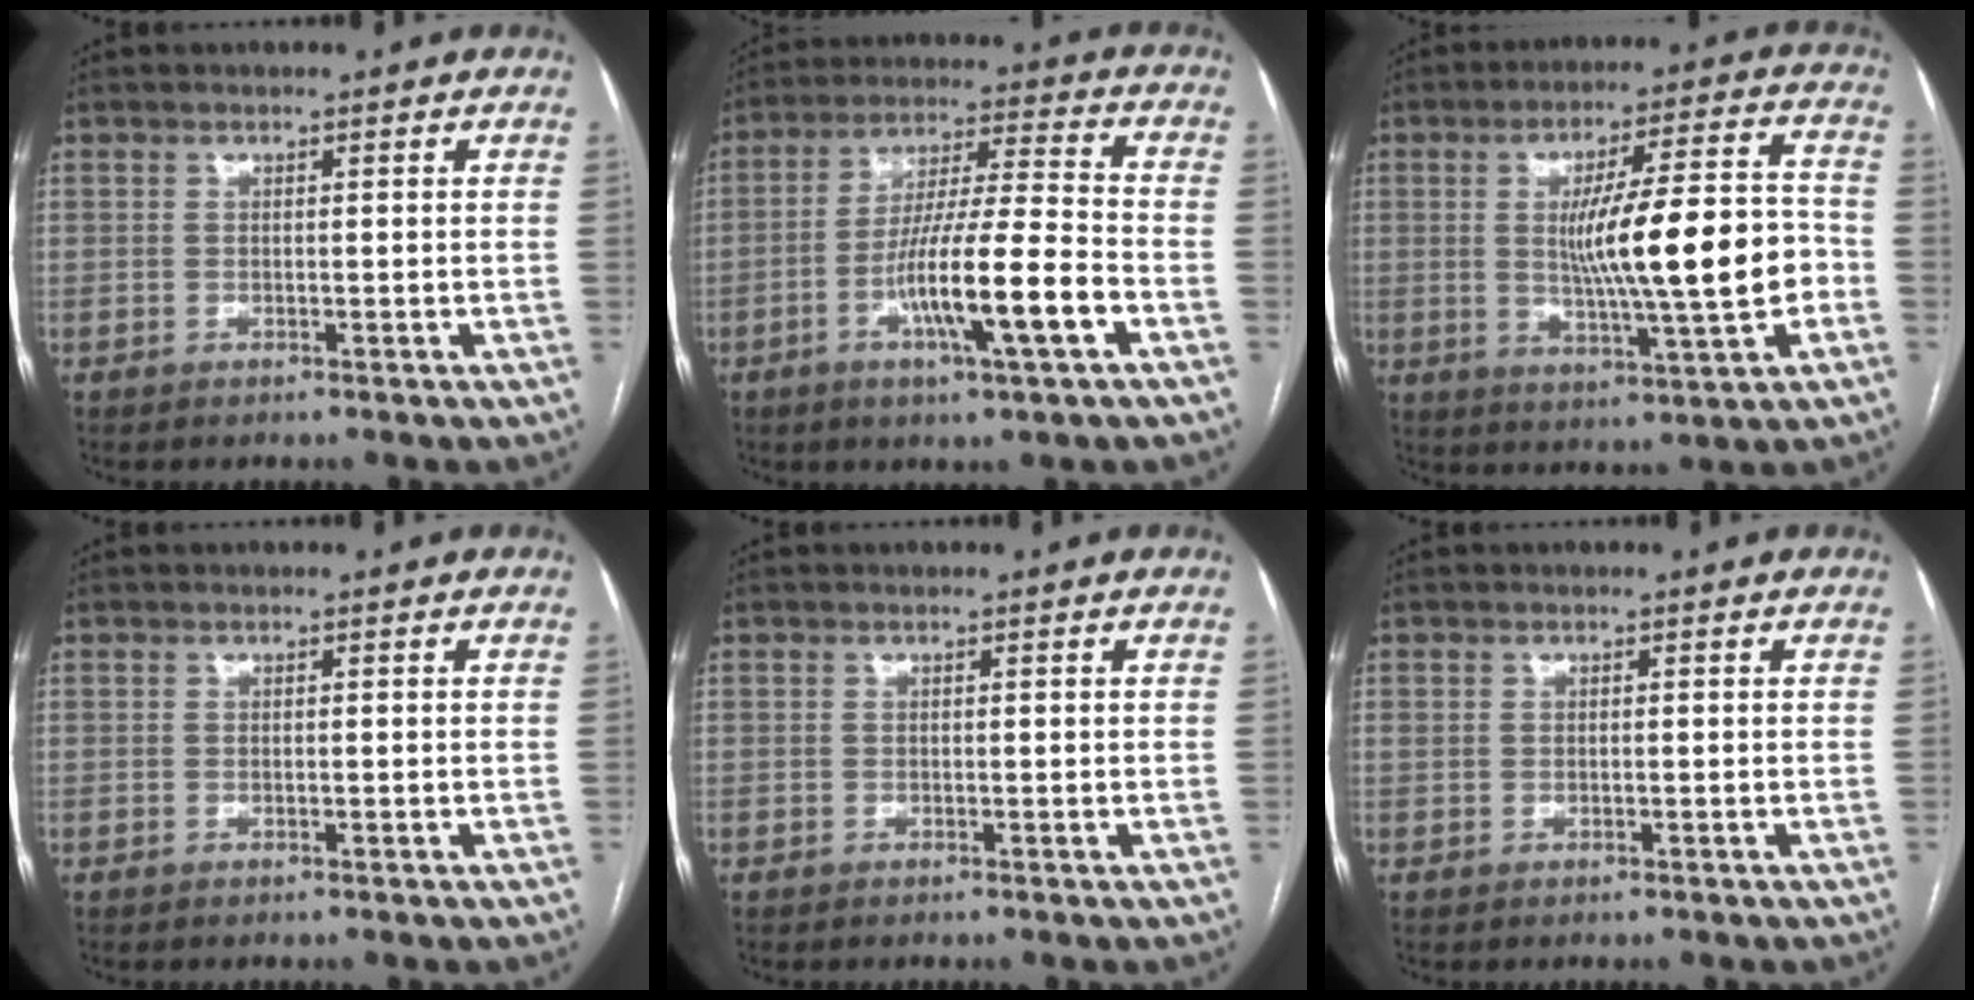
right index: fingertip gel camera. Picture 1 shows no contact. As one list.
[{"total": 14.0, "force": [-5.1, 0.4, 13.0], "torque": [-0.231, -0.004, -0.090]}, {"total": 15.4, "force": [-1.4, 1.7, 15.3], "torque": [-0.245, 0.009, -0.017]}, {"total": 0.0}, {"total": 0.0}, {"total": 0.7, "force": [0.0, 0.4, 0.6], "torque": [-0.019, 0.006, 0.004]}]